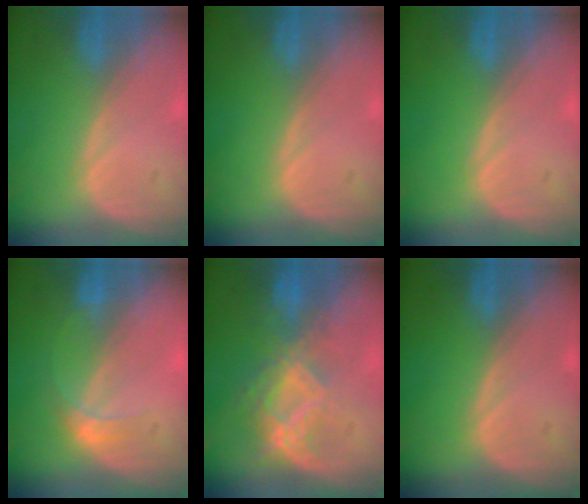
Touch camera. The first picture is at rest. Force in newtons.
{"total": 0.0}
{"total": 0.0}
{"total": 2.1, "press": 2.1, "slide": 0.2}
{"total": 7.0, "press": 6.8, "slide": 1.7}
{"total": 0.0}